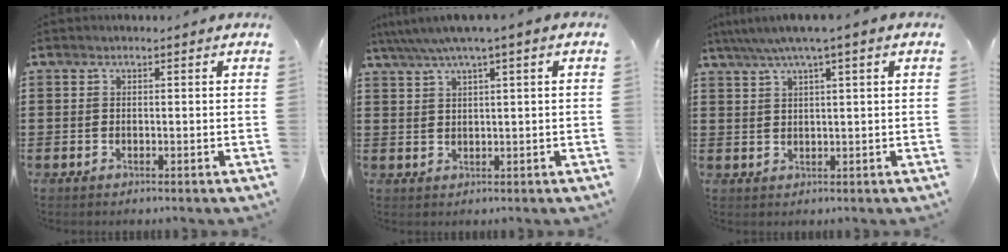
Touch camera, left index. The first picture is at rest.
{"total": 3.1, "force": [1.4, 0.0, 2.8], "torque": [-0.055, 0.001, 0.022]}
{"total": 3.3, "force": [1.5, -0.1, 2.9], "torque": [-0.058, 0.002, 0.024]}